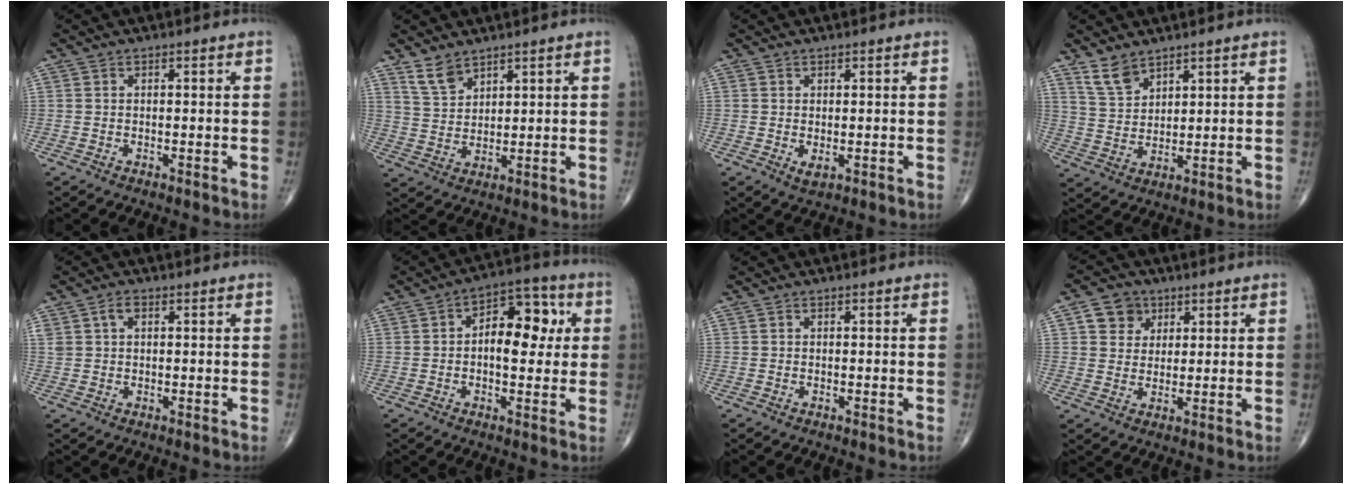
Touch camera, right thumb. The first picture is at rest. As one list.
[{"total": 4.8, "force": [3.8, 2.2, 1.9], "torque": [-0.029, -0.024, 0.082]}, {"total": 1.5, "force": [-0.1, 0.8, 1.3], "torque": [-0.021, -0.004, 0.002]}, {"total": 5.3, "force": [4.2, 2.4, 2.2], "torque": [-0.033, -0.025, 0.091]}, {"total": 2.8, "force": [1.0, 1.9, 1.8], "torque": [-0.037, 0.012, 0.024]}, {"total": 11.0, "force": [1.3, 6.4, 8.8], "torque": [-0.098, 0.023, 0.013]}, {"total": 0.0}, {"total": 5.8, "force": [2.5, 4.9, 1.8], "torque": [-0.006, -0.008, 0.041]}]